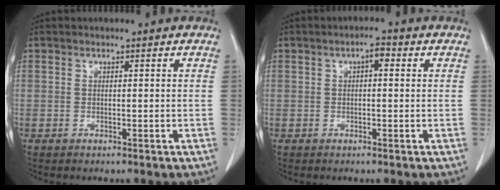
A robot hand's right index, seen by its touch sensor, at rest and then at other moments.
{"total": 2.2, "force": [0.6, 0.8, 1.9], "torque": [-0.031, 0.010, 0.008]}